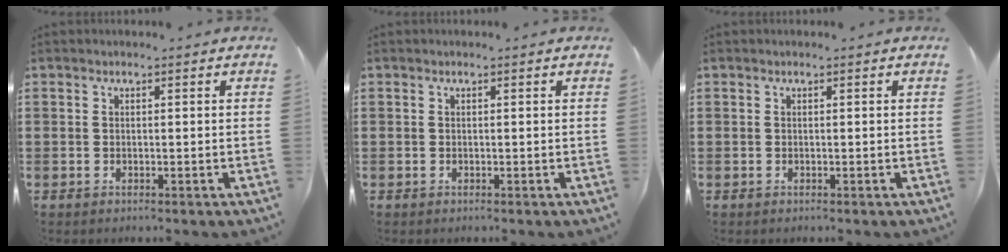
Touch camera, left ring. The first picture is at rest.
{"total": 0.0}
{"total": 0.0}